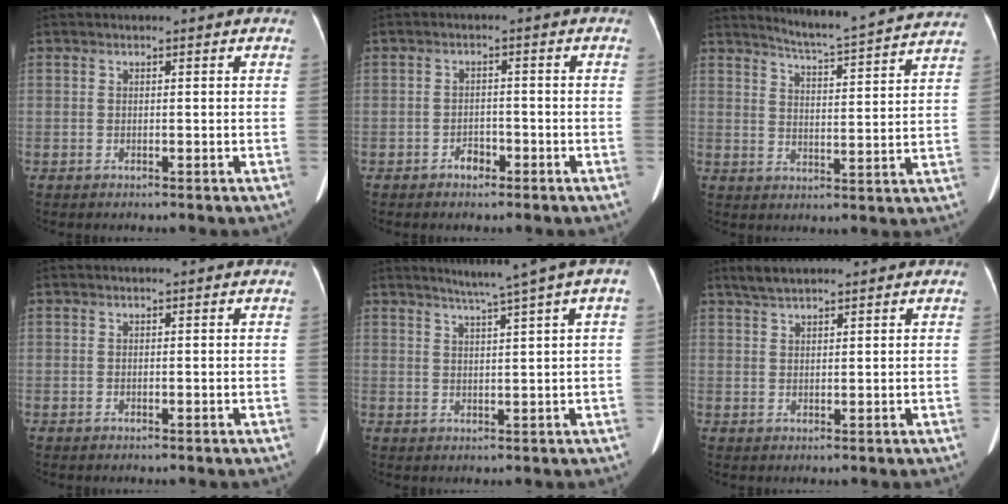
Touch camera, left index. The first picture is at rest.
{"total": 2.1, "force": [-1.6, 1.2, 0.8], "torque": [-0.009, 0.003, -0.028]}
{"total": 17.5, "force": [16.5, -0.5, 5.5], "torque": [-0.093, -0.046, 0.206]}
{"total": 0.0}
{"total": 6.4, "force": [3.9, -1.2, 4.9], "torque": [-0.072, 0.013, 0.057]}
{"total": 3.3, "force": [2.8, 0.6, 1.6], "torque": [-0.039, 0.015, 0.054]}